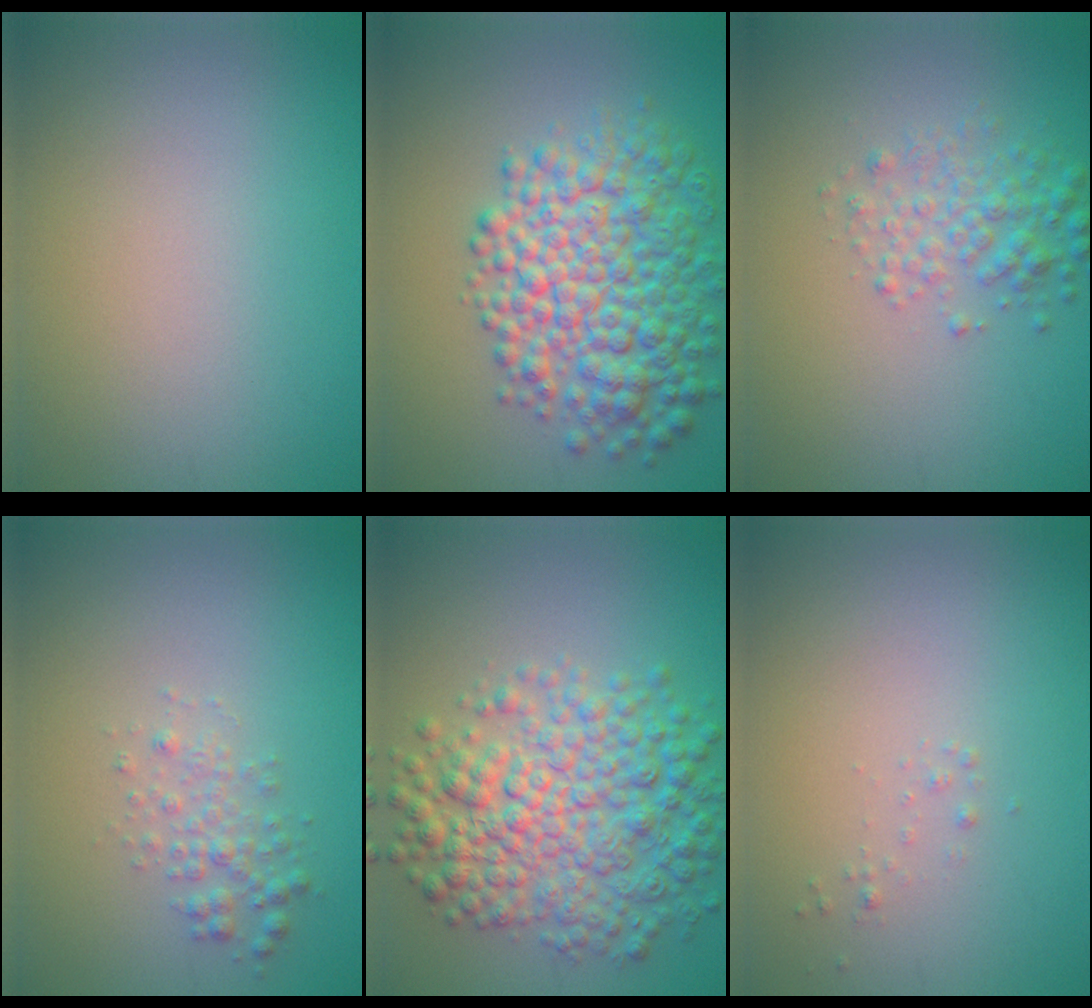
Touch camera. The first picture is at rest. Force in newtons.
{"total": 8.6, "press": 8.6, "slide": 0.0}
{"total": 2.8, "press": 2.8, "slide": 0.0}
{"total": 1.8, "press": 1.8, "slide": 0.0}
{"total": 8.0, "press": 8.0, "slide": 0.1}
{"total": 0.5, "press": 0.5, "slide": 0.0}